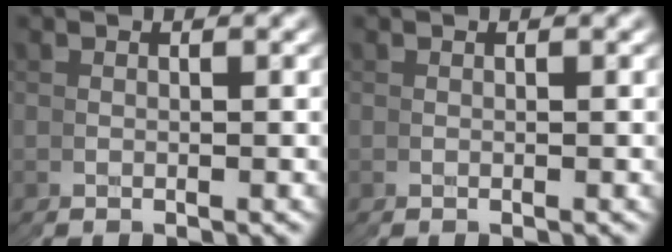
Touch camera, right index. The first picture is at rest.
{"total": 0.0}